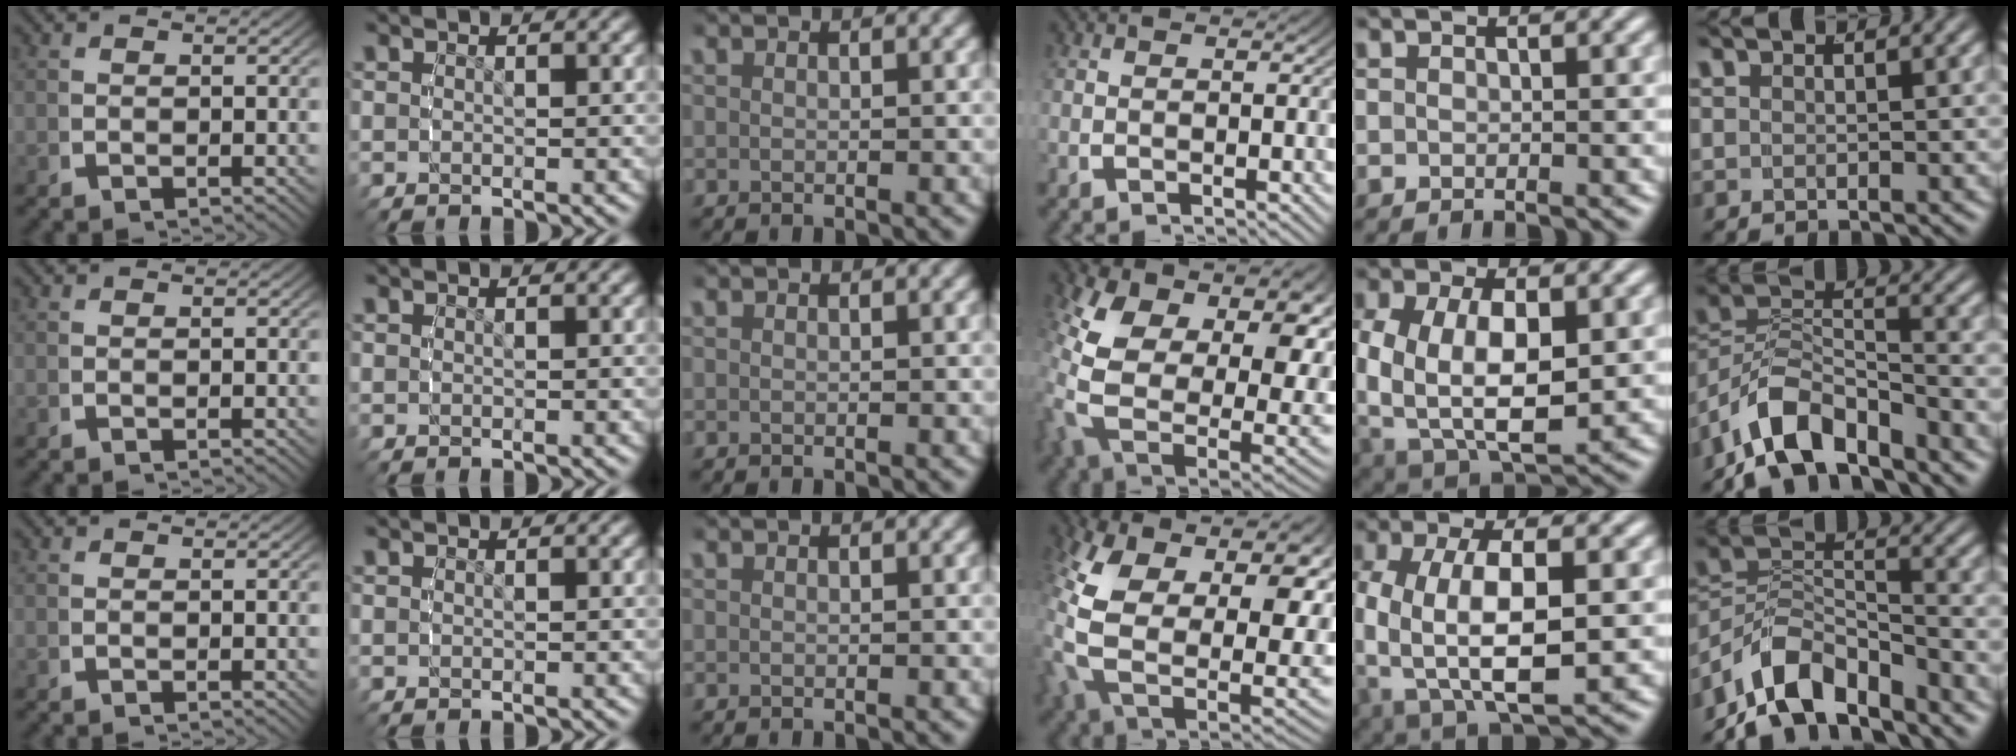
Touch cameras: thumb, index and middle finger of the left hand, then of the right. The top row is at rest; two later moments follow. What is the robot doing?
{"motion": "grasp_and_lifting", "object": "backpack"}